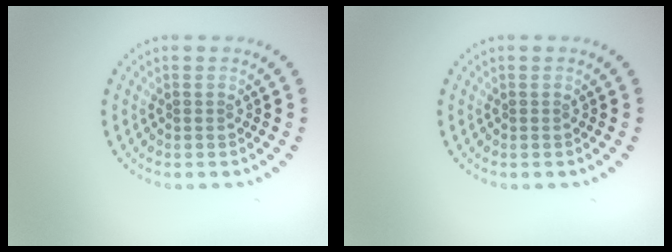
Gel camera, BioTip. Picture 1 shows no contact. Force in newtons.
{"total": 0.0}